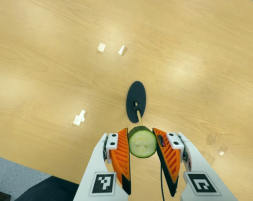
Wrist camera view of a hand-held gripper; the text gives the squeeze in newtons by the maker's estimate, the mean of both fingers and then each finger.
{"total": 9.5, "left": 10.4, "right": 8.6}